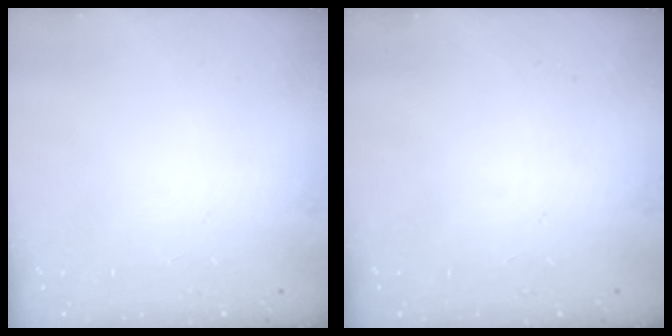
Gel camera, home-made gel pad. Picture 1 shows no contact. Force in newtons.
{"total": 0.0}